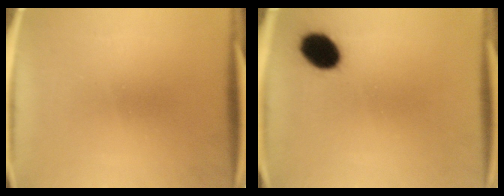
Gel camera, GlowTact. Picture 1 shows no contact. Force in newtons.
{"total": 8.7}